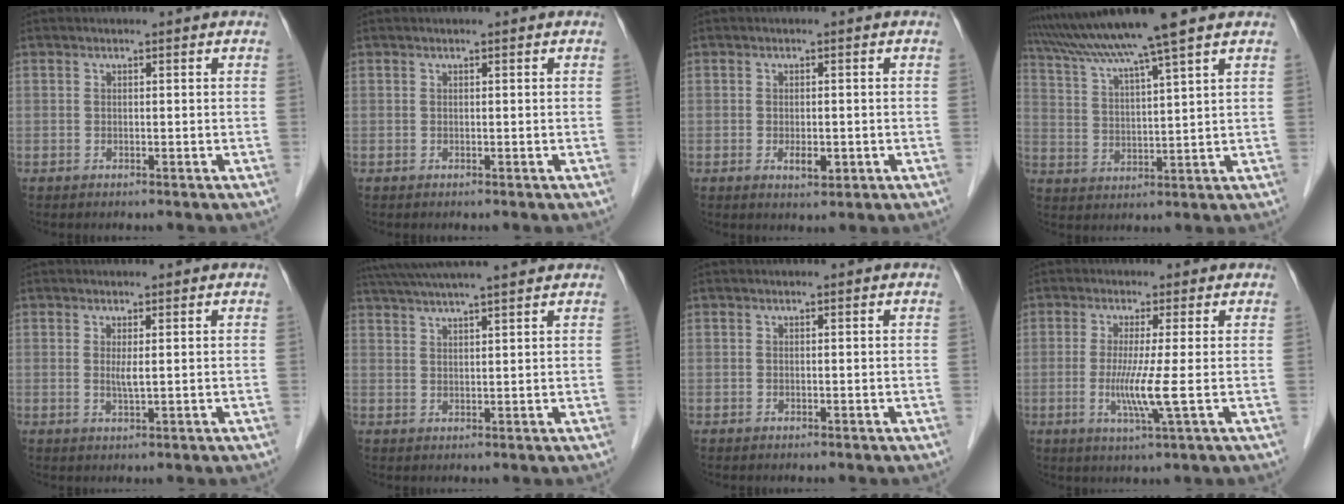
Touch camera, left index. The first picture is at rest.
{"total": 0.0}
{"total": 2.7, "force": [-0.8, 1.2, 2.3], "torque": [-0.037, -0.002, -0.007]}
{"total": 12.1, "force": [9.8, -1.8, 6.9], "torque": [-0.123, 0.018, 0.165]}
{"total": 1.6, "force": [0.3, 0.1, 1.5], "torque": [-0.035, -0.004, 0.009]}
{"total": 14.1, "force": [12.3, 0.5, 6.8], "torque": [-0.122, 0.043, 0.182]}
{"total": 0.0}
{"total": 5.7, "force": [-0.8, -1.2, 5.5], "torque": [-0.118, -0.022, -0.017]}